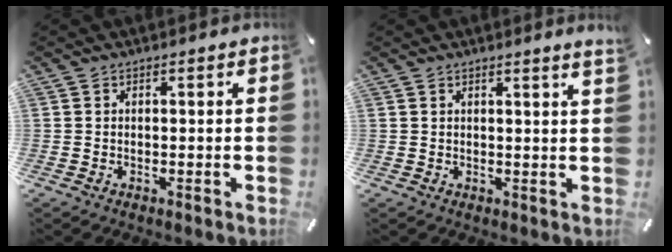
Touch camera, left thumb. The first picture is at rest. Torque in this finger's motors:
{"motor_torque": [0.40, -0.29, 0.10, -0.48, 0.05]}